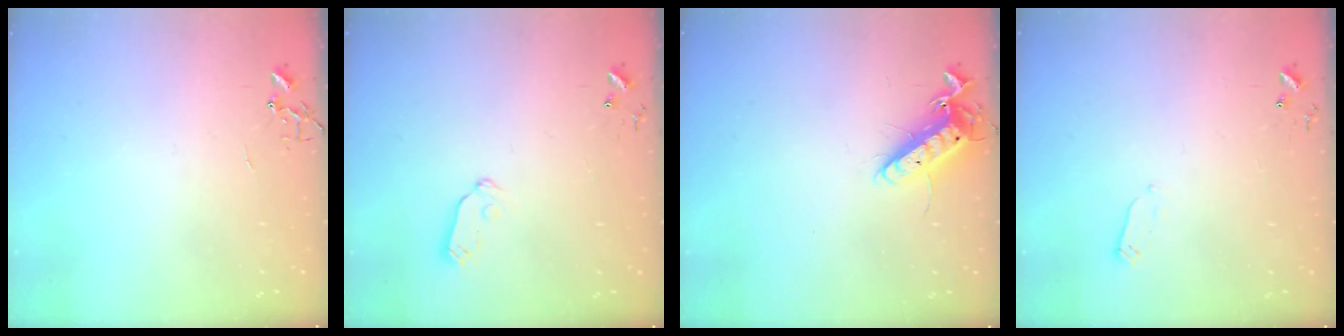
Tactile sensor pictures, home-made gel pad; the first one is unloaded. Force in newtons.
{"total": 6.0, "press": 6.0, "slide": 0.5}
{"total": 12.5, "press": 12.5, "slide": 1.1}
{"total": 2.4, "press": 2.4, "slide": 0.4}